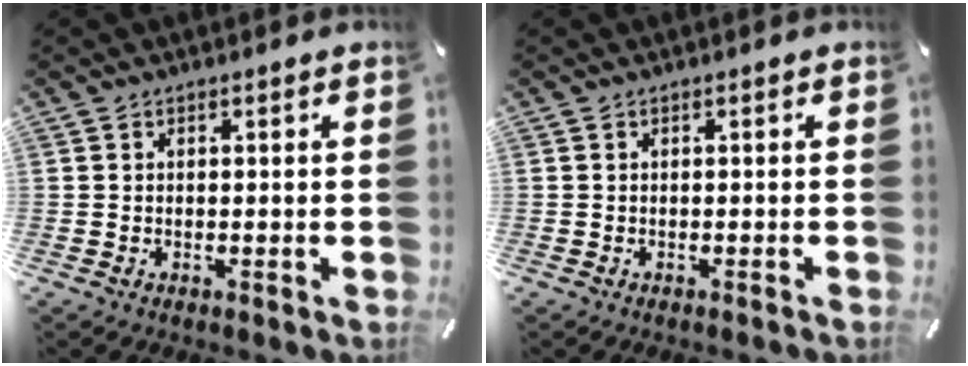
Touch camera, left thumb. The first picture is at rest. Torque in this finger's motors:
{"motor_torque": [-0.07, 0.07, 0.00, 0.00, 0.00]}